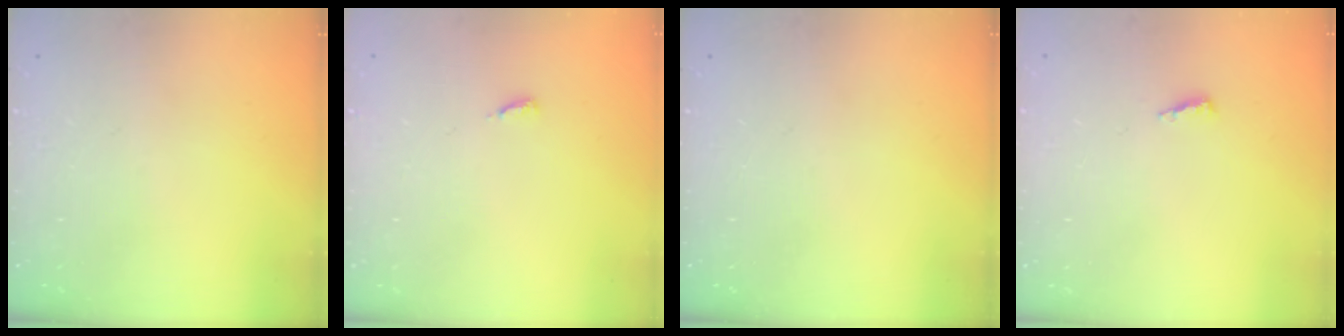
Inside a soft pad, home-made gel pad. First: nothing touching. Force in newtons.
{"total": 2.9, "press": 2.9, "slide": 0.2}
{"total": 0.0}
{"total": 2.5, "press": 2.5, "slide": 0.2}